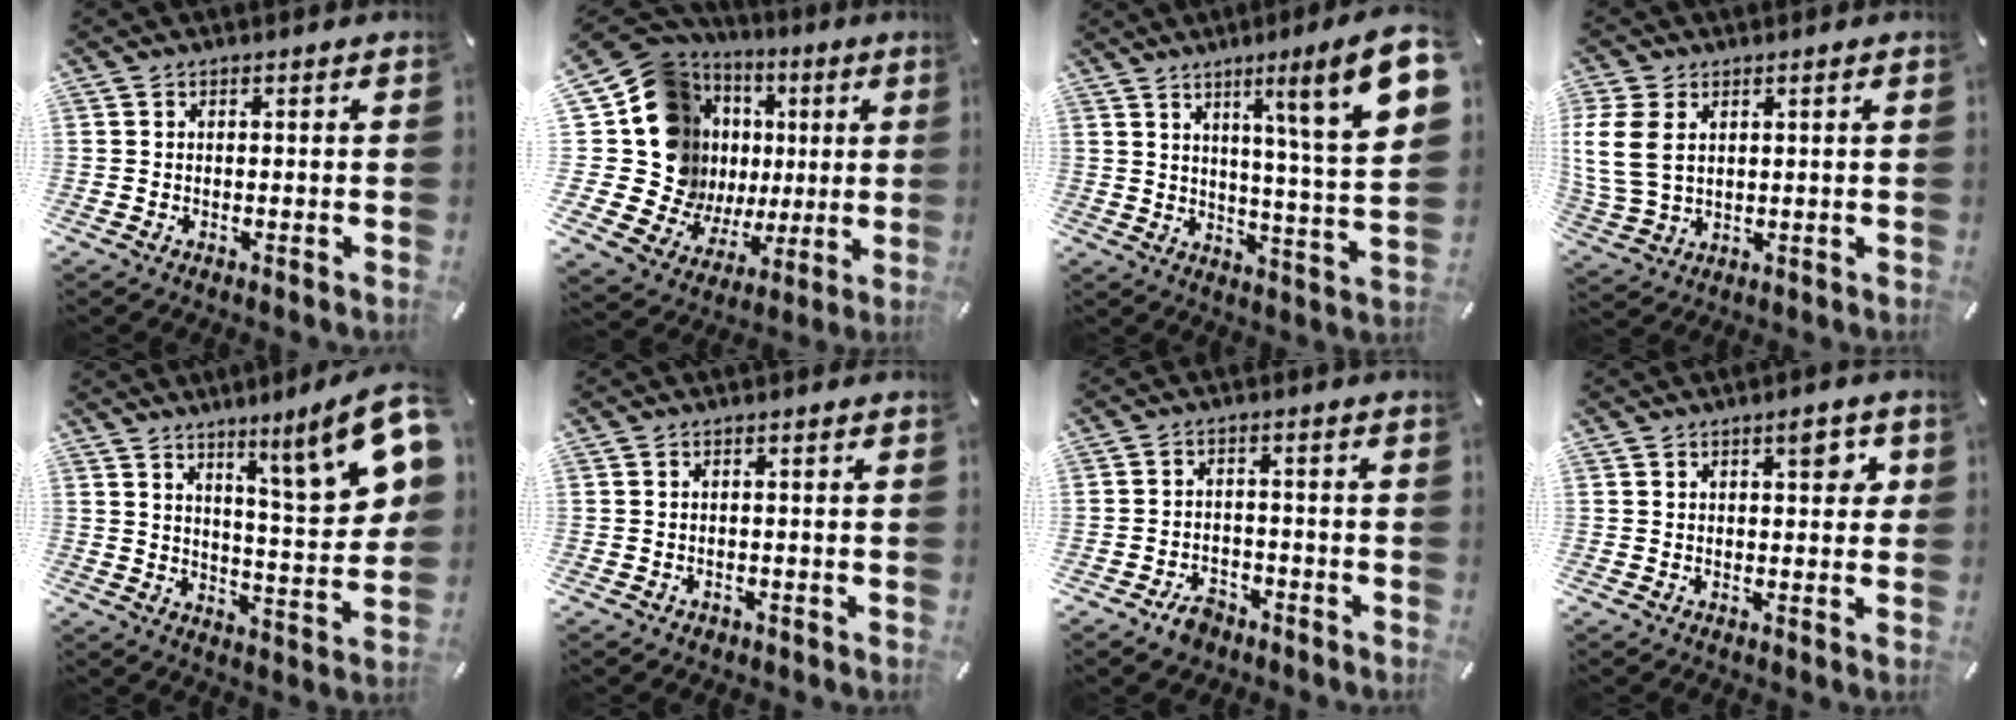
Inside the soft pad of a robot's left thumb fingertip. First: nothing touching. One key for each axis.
{"total": 21.9, "fx": 4.0, "fy": 18.2, "fz": 11.6, "tx": -0.244, "ty": -0.056, "tz": 0.107}
{"total": 15.9, "fx": 7.9, "fy": 0.8, "fz": 13.8, "tx": -0.203, "ty": -0.055, "tz": 0.105}
{"total": 9.1, "fx": 2.4, "fy": 6.5, "fz": 6.0, "tx": -0.155, "ty": 0.002, "tz": 0.046}
{"total": 15.6, "fx": 10.0, "fy": 2.4, "fz": 11.7, "tx": -0.166, "ty": -0.077, "tz": 0.151}
{"total": 0.9, "fx": -0.3, "fy": 0.8, "fz": 0.3, "tx": -0.006, "ty": 0.005, "tz": -0.008}
{"total": 4.9, "fx": -3.3, "fy": 3.1, "fz": 1.8, "tx": -0.024, "ty": 0.023, "tz": -0.060}
{"total": 4.6, "fx": 1.9, "fy": 2.1, "fz": 3.6, "tx": -0.035, "ty": -0.008, "tz": 0.021}